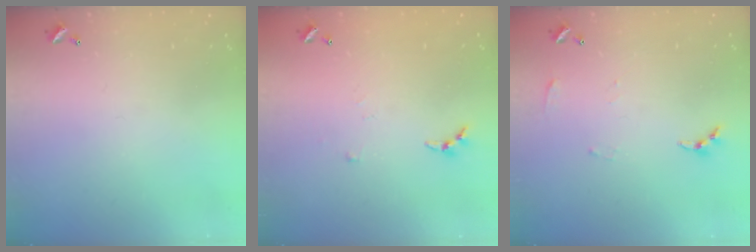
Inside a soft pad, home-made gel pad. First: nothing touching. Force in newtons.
{"total": 4.1, "press": 4.1, "slide": 0.4}
{"total": 4.5, "press": 4.5, "slide": 0.1}